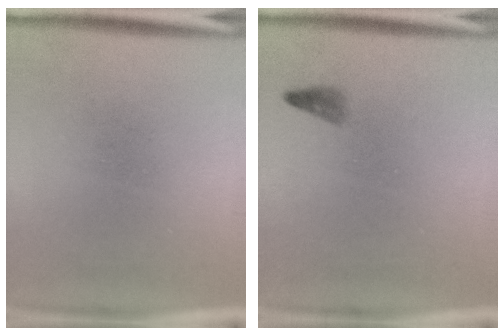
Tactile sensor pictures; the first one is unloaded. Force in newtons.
{"total": 0.9}